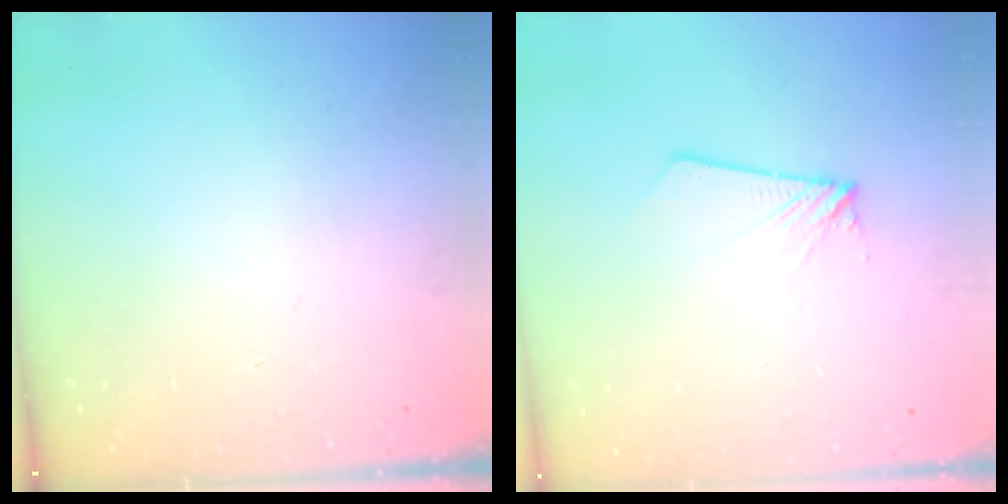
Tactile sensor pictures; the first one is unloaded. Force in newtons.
{"total": 1.8, "press": 1.8, "slide": 0.1}